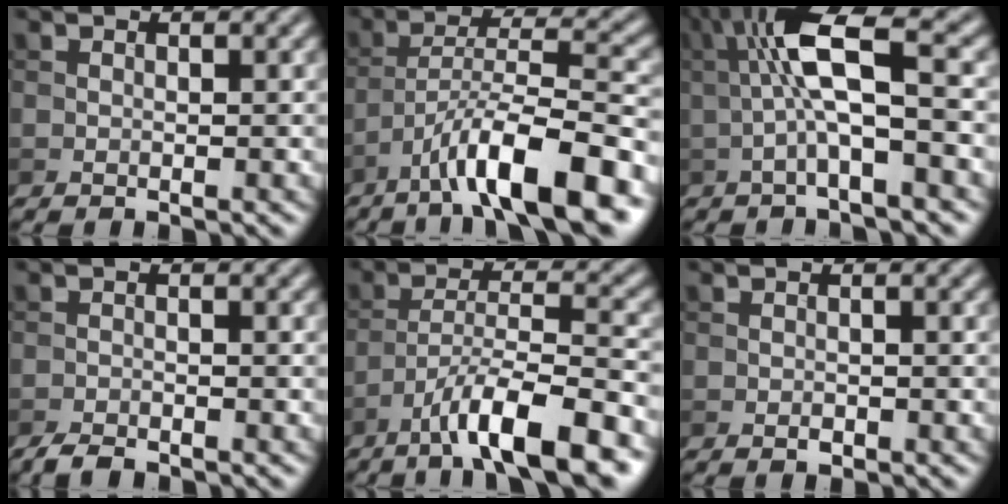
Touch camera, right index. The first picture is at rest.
{"total": 10.3, "force": [-6.1, 2.3, 8.0], "torque": [-0.132, 0.015, -0.105]}
{"total": 6.5, "force": [-0.1, 1.1, 6.4], "torque": [-0.123, 0.024, -0.010]}
{"total": 1.7, "force": [-1.5, 0.4, 0.7], "torque": [-0.015, -0.002, -0.031]}
{"total": 9.2, "force": [-5.8, 1.9, 7.0], "torque": [-0.112, 0.009, -0.100]}
{"total": 0.7, "force": [-0.4, 0.3, 0.5], "torque": [-0.006, 0.000, -0.006]}